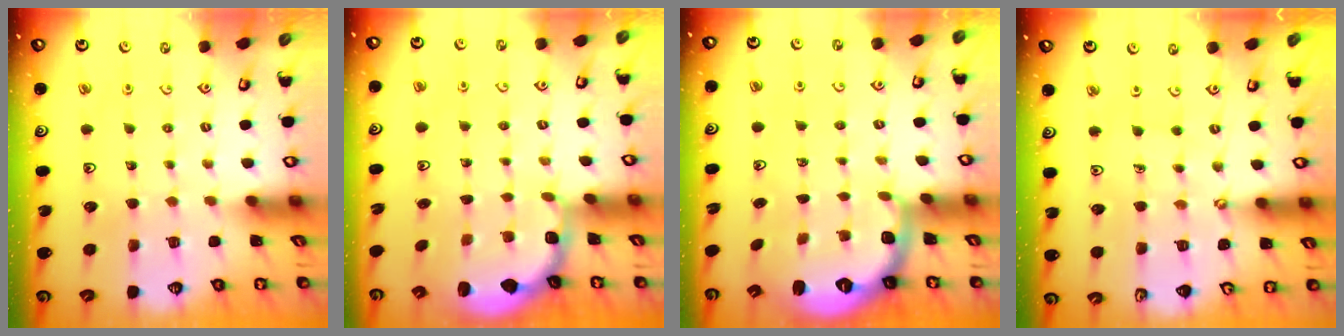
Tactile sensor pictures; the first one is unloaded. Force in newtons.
{"total": 2.7, "press": 2.1, "slide": 1.7}
{"total": 2.8, "press": 1.7, "slide": 2.1}
{"total": 2.5, "press": 2.5, "slide": 0.2}